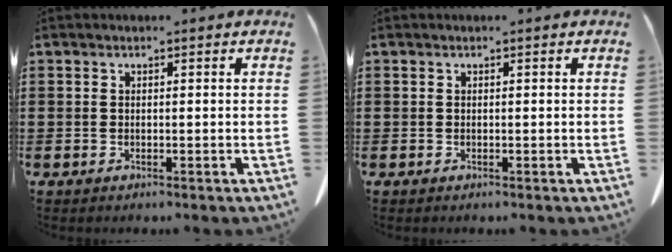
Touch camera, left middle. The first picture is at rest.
{"total": 0.0}